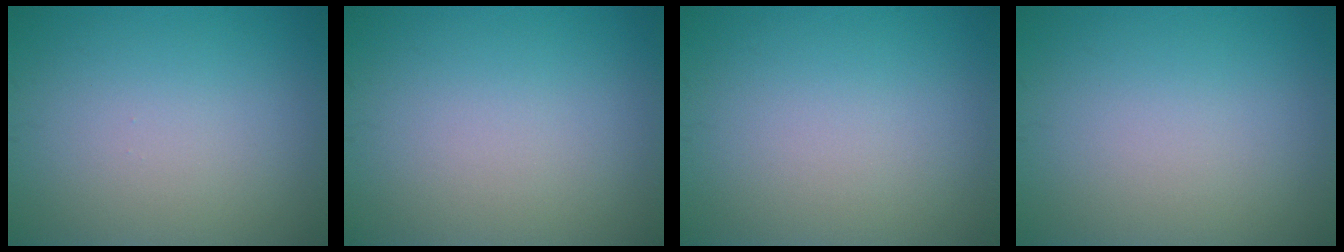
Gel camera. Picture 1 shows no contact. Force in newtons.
{"total": 0.0}
{"total": 0.0}
{"total": 0.0}